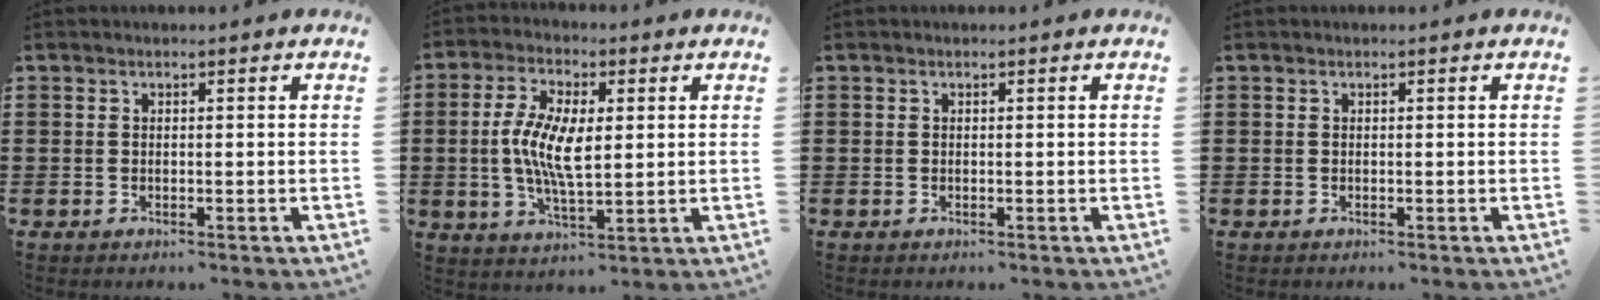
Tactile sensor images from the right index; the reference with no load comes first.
{"total": 8.5, "force": [0.3, 3.4, 7.8], "torque": [-0.165, 0.004, 0.001]}
{"total": 0.0}
{"total": 0.0}